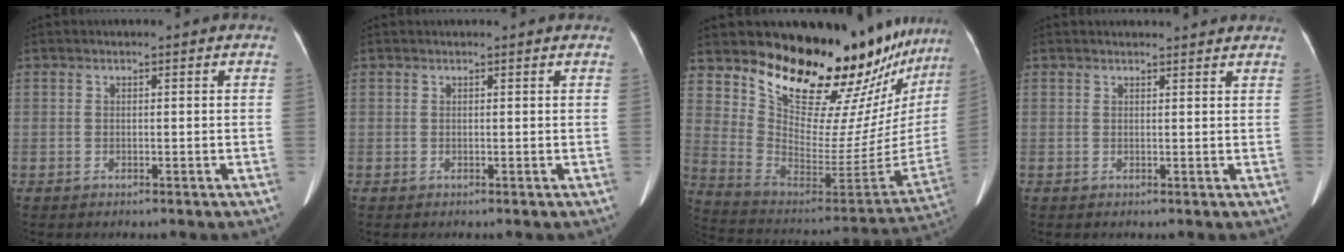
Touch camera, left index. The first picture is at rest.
{"total": 2.2, "force": [2.1, 0.2, 0.7], "torque": [-0.012, 0.018, 0.021]}
{"total": 26.9, "force": [23.5, 6.2, 11.6], "torque": [-0.179, -0.115, 0.324]}
{"total": 6.1, "force": [5.9, 0.8, 1.4], "torque": [-0.014, 0.021, 0.057]}